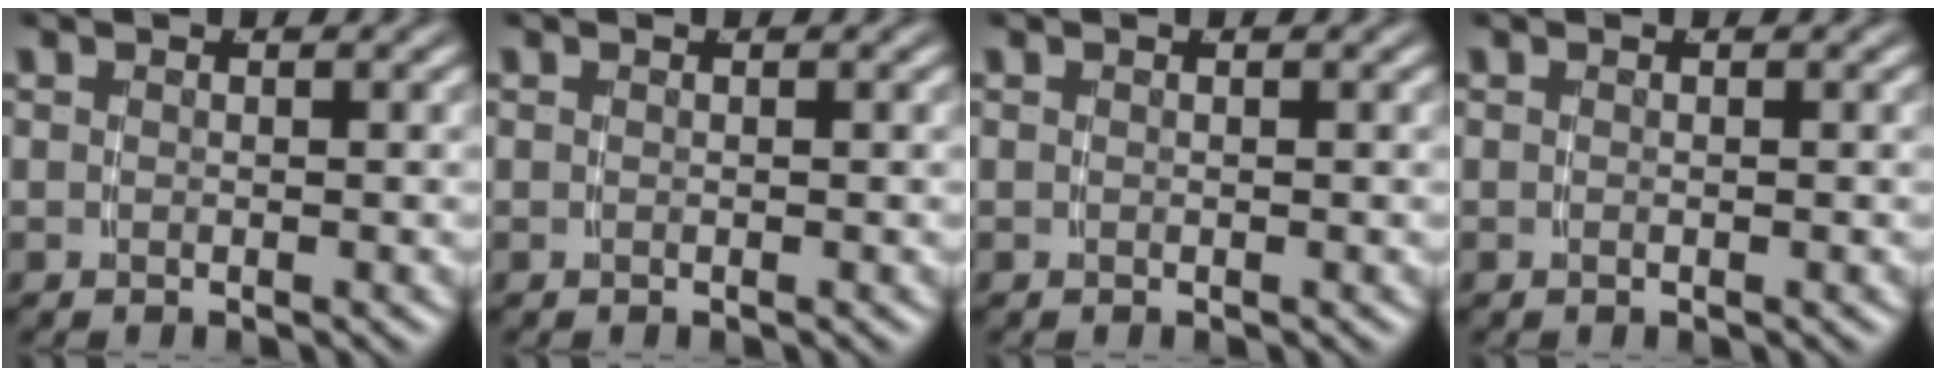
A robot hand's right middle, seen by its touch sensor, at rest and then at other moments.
{"total": 0.0}
{"total": 0.0}
{"total": 0.0}